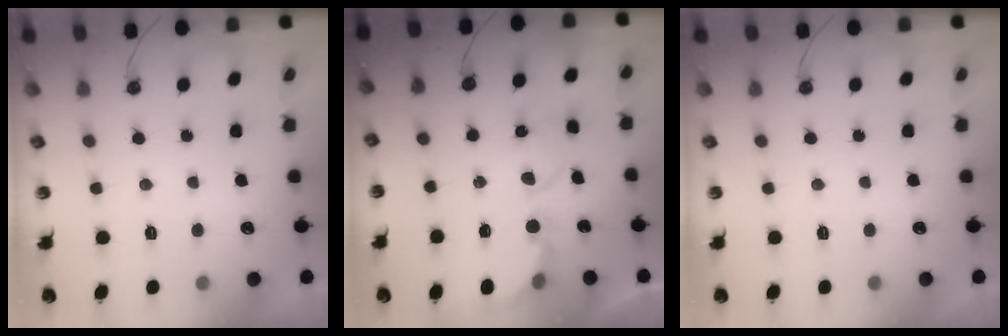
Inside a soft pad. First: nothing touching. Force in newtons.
{"total": 6.3, "press": 6.2, "slide": 0.7}
{"total": 0.0}